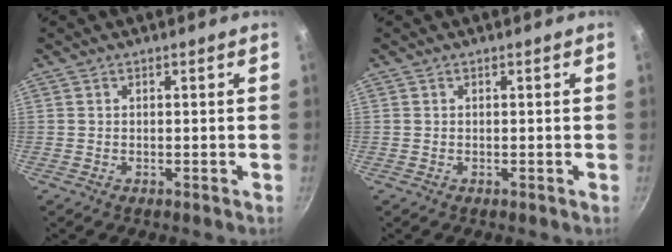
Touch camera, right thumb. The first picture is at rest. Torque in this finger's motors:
{"motor_torque": [-0.25, -0.25, 0.05, 0.01, 0.00]}